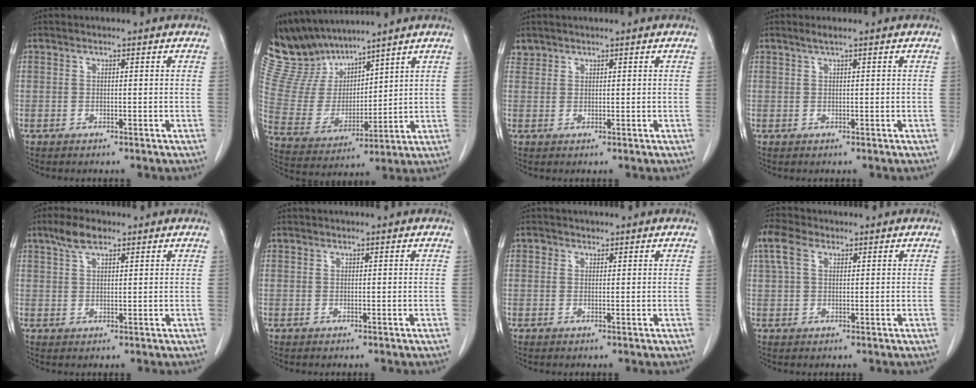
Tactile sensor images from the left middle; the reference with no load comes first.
{"total": 11.7, "force": [11.0, 3.4, 1.9], "torque": [-0.067, 0.011, 0.238]}
{"total": 1.2, "force": [1.0, 0.6, -0.2], "torque": [0.009, 0.006, 0.019]}
{"total": 1.1, "force": [0.7, -0.1, 0.8], "torque": [-0.019, 0.007, 0.017]}
{"total": 3.9, "force": [2.7, 1.5, 2.4], "torque": [-0.052, 0.011, 0.053]}
{"total": 0.0}
{"total": 0.8, "force": [0.4, 0.7, 0.0], "torque": [0.008, 0.000, 0.004]}
{"total": 4.7, "force": [2.2, 2.7, 3.1], "torque": [-0.080, 0.025, 0.046]}